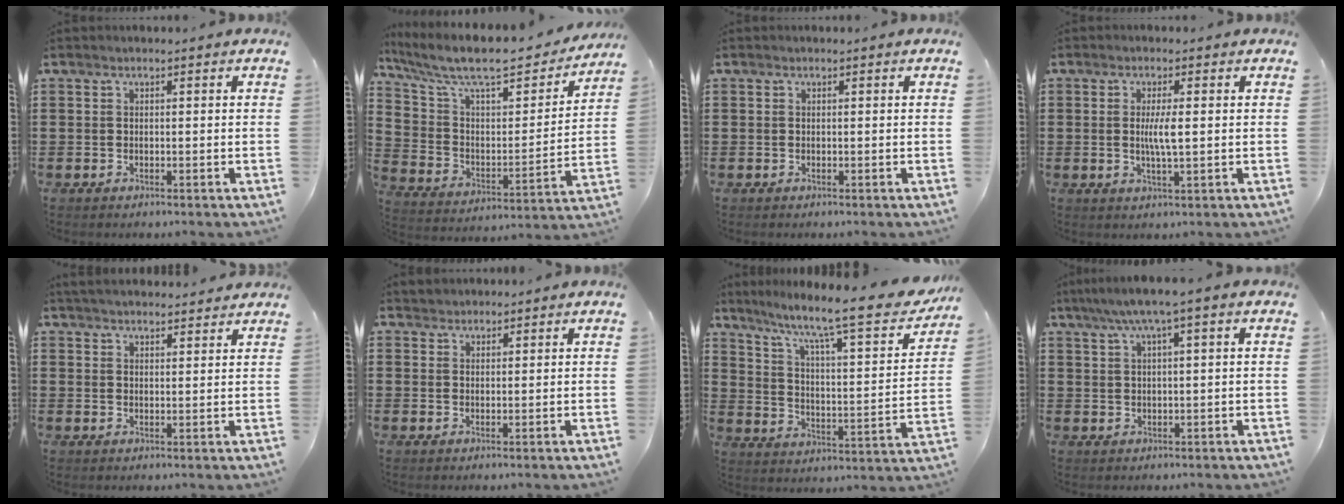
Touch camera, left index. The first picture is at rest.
{"total": 9.6, "force": [8.0, 2.3, 4.8], "torque": [-0.129, -0.054, 0.135]}
{"total": 0.0}
{"total": 3.8, "force": [0.4, 0.5, 3.8], "torque": [-0.072, -0.002, 0.004]}
{"total": 3.0, "force": [3.0, 0.2, 0.3], "torque": [-0.015, -0.003, 0.057]}
{"total": 1.6, "force": [1.4, 0.5, -0.2], "torque": [0.000, 0.002, 0.030]}
{"total": 10.2, "force": [8.0, 0.9, 6.3], "torque": [-0.129, -0.064, 0.121]}
{"total": 3.6, "force": [1.6, -0.1, 3.3], "torque": [-0.066, 0.000, 0.025]}